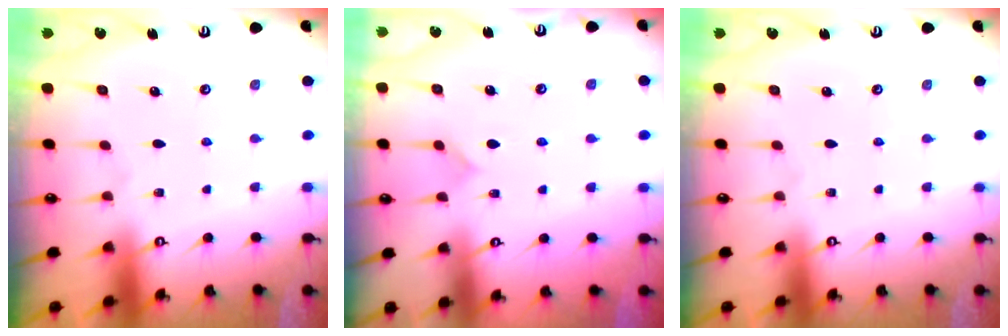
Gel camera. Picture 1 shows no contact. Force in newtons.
{"total": 5.2, "press": 5.2, "slide": 0.5}
{"total": 0.0}